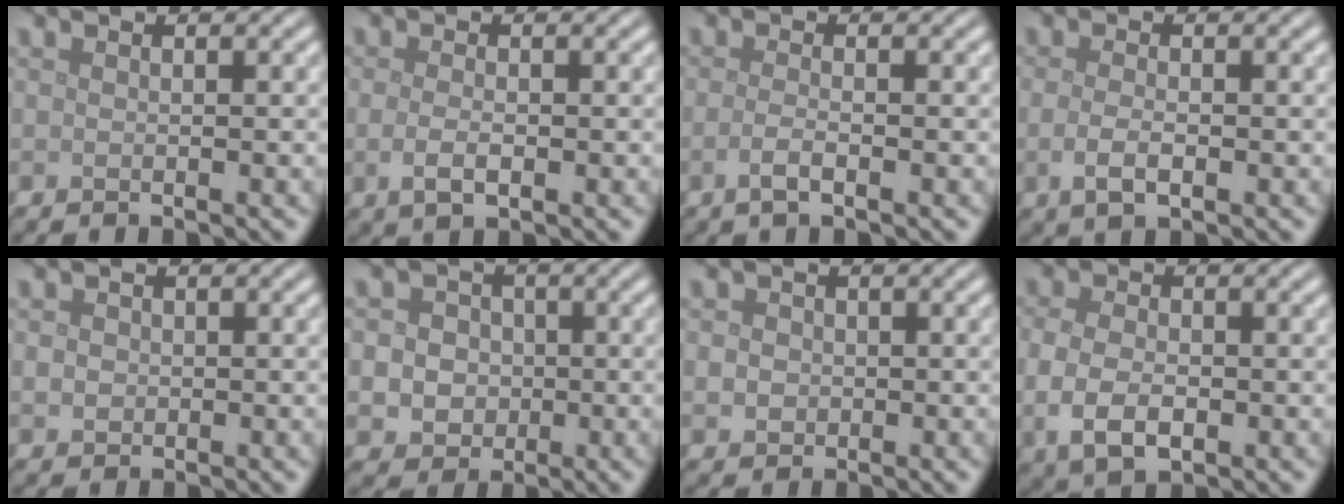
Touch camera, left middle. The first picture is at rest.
{"total": 1.9, "force": [-0.4, 0.9, 1.7], "torque": [-0.039, -0.007, -0.008]}
{"total": 1.8, "force": [-0.7, 0.6, 1.6], "torque": [-0.027, 0.000, -0.018]}
{"total": 2.2, "force": [-0.5, 1.0, 2.0], "torque": [-0.043, -0.006, -0.011]}
{"total": 1.2, "force": [0.0, 1.1, 0.4], "torque": [-0.005, -0.005, -0.002]}
{"total": 5.9, "force": [-0.2, 5.5, 2.2], "torque": [-0.022, 0.027, -0.027]}
{"total": 1.7, "force": [-0.1, 1.6, 0.7], "torque": [-0.009, -0.007, 0.002]}
{"total": 4.3, "force": [-0.9, 2.7, 3.2], "torque": [-0.072, -0.010, -0.017]}